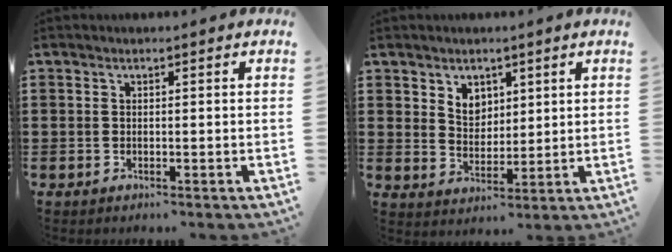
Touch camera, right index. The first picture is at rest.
{"total": 4.2, "force": [2.8, 3.0, 1.0], "torque": [-0.033, 0.007, 0.052]}